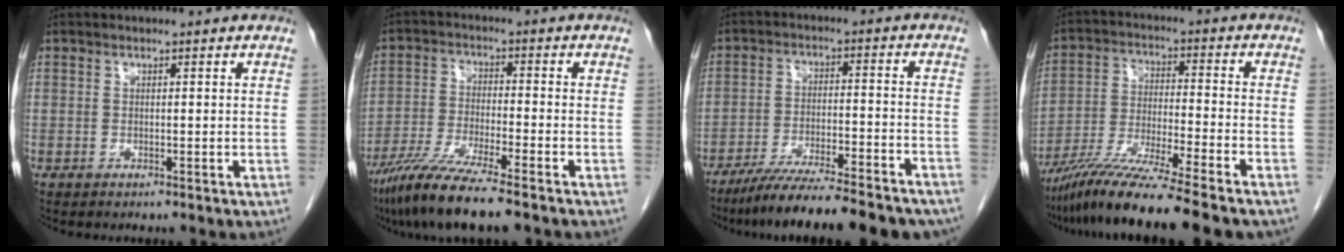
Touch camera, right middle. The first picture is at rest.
{"total": 10.1, "force": [-7.7, -0.1, 6.5], "torque": [-0.122, -0.033, -0.140]}
{"total": 19.8, "force": [-17.2, 2.2, 9.6], "torque": [-0.115, -0.012, -0.250]}
{"total": 13.9, "force": [-11.3, -1.5, 8.0], "torque": [-0.143, -0.034, -0.194]}